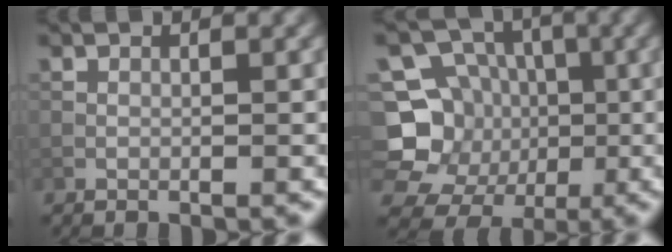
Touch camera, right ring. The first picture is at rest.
{"total": 8.1, "force": [-1.2, 7.7, 2.4], "torque": [-0.048, 0.011, -0.052]}